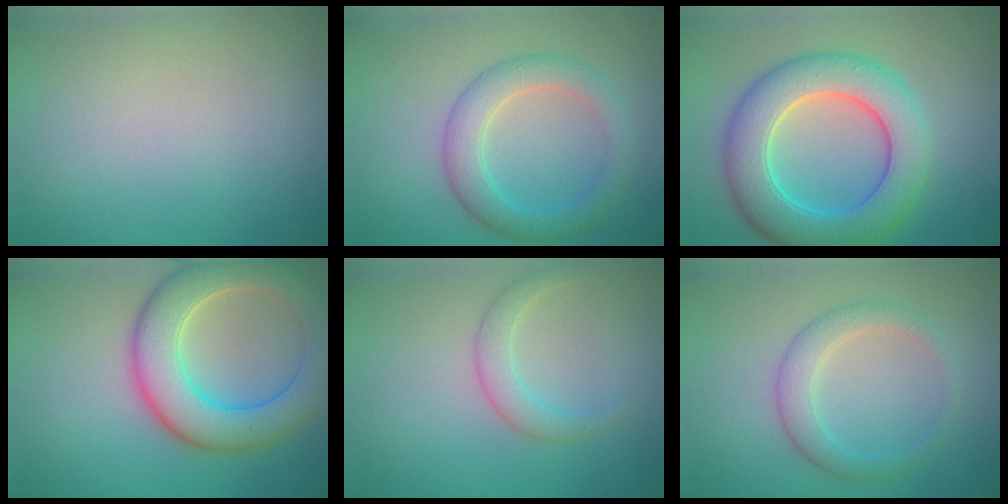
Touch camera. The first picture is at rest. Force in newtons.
{"total": 4.3, "press": 4.3, "slide": 0.2}
{"total": 8.9, "press": 8.9, "slide": 0.5}
{"total": 8.2, "press": 8.1, "slide": 0.6}
{"total": 2.2, "press": 2.1, "slide": 0.1}
{"total": 2.2, "press": 2.2, "slide": 0.2}